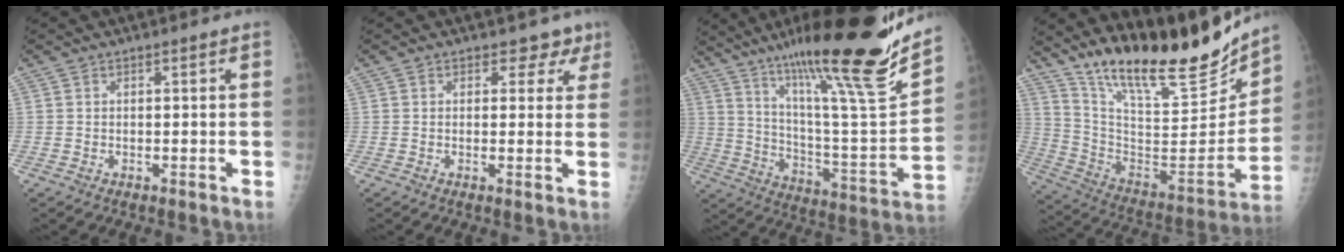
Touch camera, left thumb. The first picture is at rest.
{"total": 3.5, "force": [2.3, 2.6, 0.5], "torque": [0.022, -0.012, 0.014]}
{"total": 28.5, "force": [20.3, 2.5, 19.9], "torque": [-0.293, -0.099, 0.329]}
{"total": 25.3, "force": [20.0, 6.9, 14.0], "torque": [-0.193, -0.098, 0.330]}